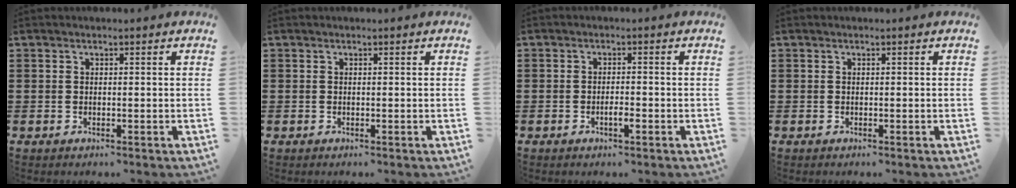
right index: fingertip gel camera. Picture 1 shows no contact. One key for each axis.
{"total": 0.0}
{"total": 1.8, "fx": -0.9, "fy": 0.5, "fz": 1.4, "tx": -0.027, "ty": -0.001, "tz": -0.016}
{"total": 0.0}